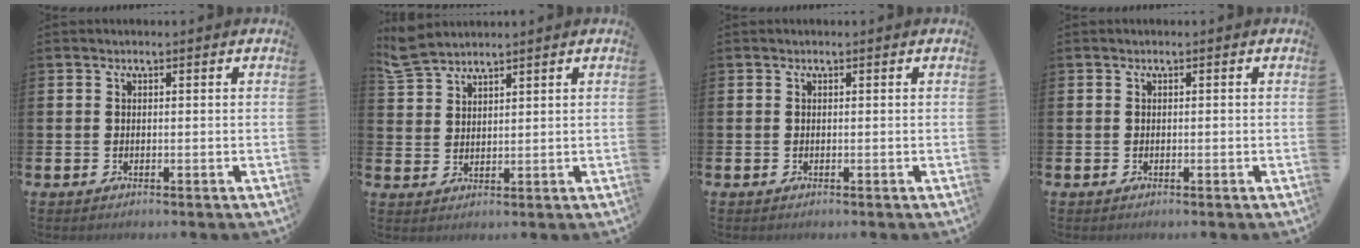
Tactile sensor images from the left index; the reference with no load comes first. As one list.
[{"total": 4.4, "force": [4.3, 0.9, 0.8], "torque": [-0.025, -0.015, 0.081]}, {"total": 0.0}, {"total": 0.0}]